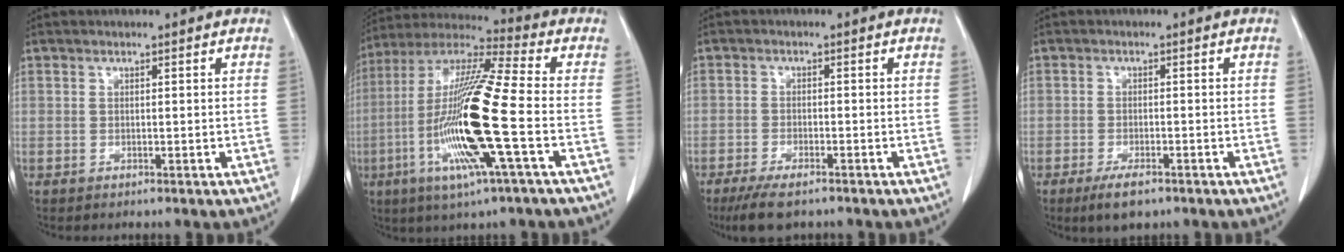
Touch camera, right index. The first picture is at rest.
{"total": 19.3, "force": [-4.8, 0.3, 18.7], "torque": [-0.389, -0.016, -0.100]}
{"total": 5.9, "force": [-4.4, 1.5, 3.6], "torque": [-0.065, -0.011, -0.073]}
{"total": 4.1, "force": [-2.8, 1.5, 2.7], "torque": [-0.051, -0.004, -0.041]}